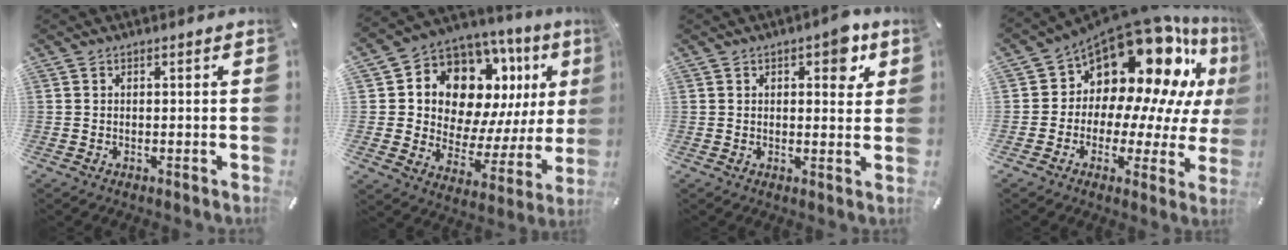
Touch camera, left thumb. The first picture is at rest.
{"total": 13.9, "force": [8.0, 9.3, 6.5], "torque": [-0.110, -0.073, 0.145]}
{"total": 6.2, "force": [2.8, 3.2, 4.5], "torque": [-0.040, -0.012, 0.037]}
{"total": 17.1, "force": [12.3, 8.8, 8.0], "torque": [-0.133, -0.117, 0.214]}